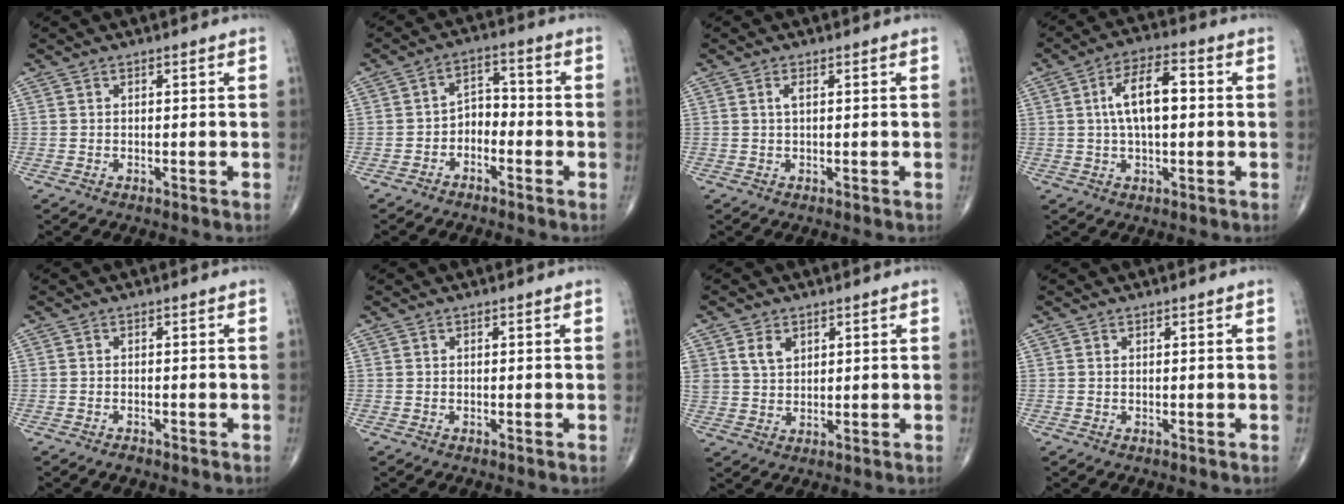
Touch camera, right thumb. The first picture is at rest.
{"total": 4.5, "force": [-2.2, 3.1, 2.5], "torque": [-0.022, 0.035, -0.050]}
{"total": 1.3, "force": [0.3, 0.3, 1.2], "torque": [-0.029, 0.004, 0.007]}
{"total": 9.9, "force": [1.0, 4.4, 8.8], "torque": [-0.152, 0.018, 0.012]}
{"total": 1.0, "force": [-0.9, 0.4, 0.4], "torque": [-0.006, 0.005, -0.014]}
{"total": 0.0}
{"total": 4.7, "force": [2.2, 3.3, 2.5], "torque": [-0.032, -0.014, 0.046]}
{"total": 0.0}